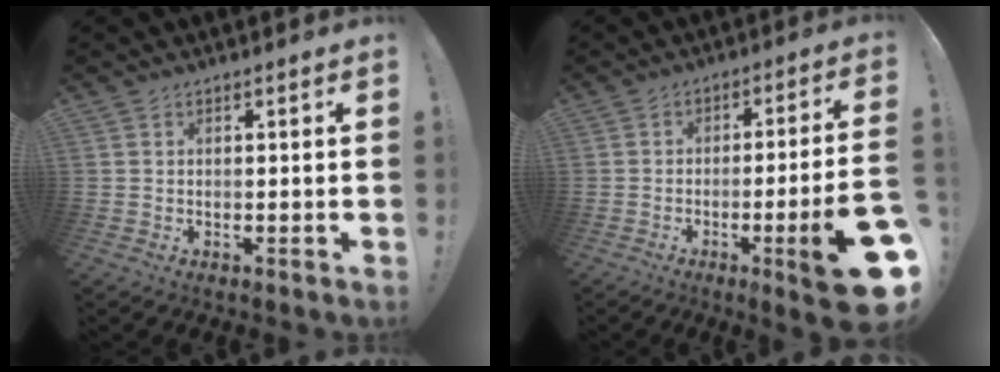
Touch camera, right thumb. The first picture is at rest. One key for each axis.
{"total": 16.1, "fx": -5.8, "fy": 2.1, "fz": 14.9, "tx": -0.206, "ty": 0.020, "tz": -0.077}